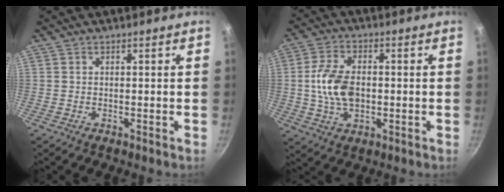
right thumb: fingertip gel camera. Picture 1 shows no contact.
{"total": 10.2, "force": [-0.2, 6.4, 7.9], "torque": [-0.142, 0.011, -0.008]}